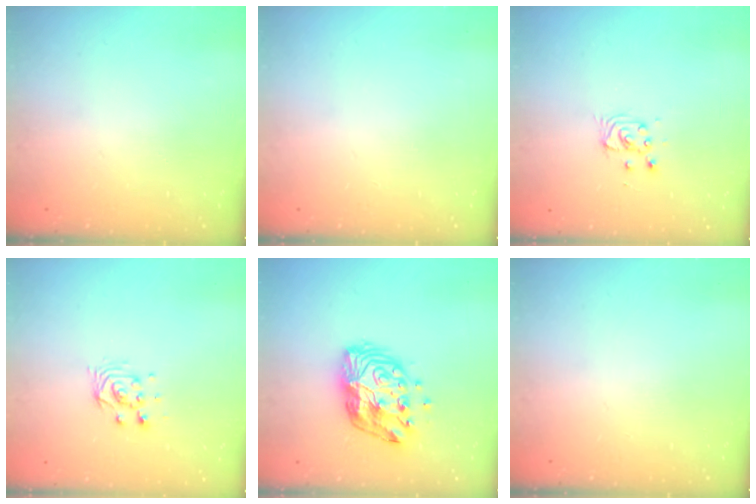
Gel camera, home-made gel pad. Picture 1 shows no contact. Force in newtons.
{"total": 0.0}
{"total": 4.0, "press": 4.0, "slide": 0.4}
{"total": 5.0, "press": 5.0, "slide": 0.1}
{"total": 12.9, "press": 12.9, "slide": 0.9}
{"total": 0.0}